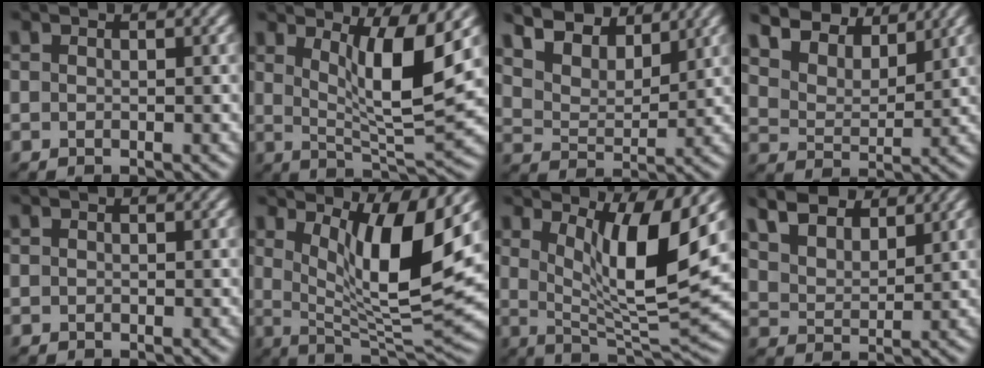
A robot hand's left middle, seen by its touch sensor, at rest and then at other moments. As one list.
[{"total": 7.0, "force": [2.6, 1.3, 6.4], "torque": [-0.104, -0.010, 0.049]}, {"total": 8.5, "force": [7.0, 3.5, 3.2], "torque": [-0.086, 0.012, 0.118]}, {"total": 8.5, "force": [7.3, 3.1, 3.0], "torque": [-0.085, 0.010, 0.122]}, {"total": 0.0}, {"total": 9.7, "force": [3.4, 2.3, 8.7], "torque": [-0.141, -0.010, 0.065]}, {"total": 8.8, "force": [3.3, 1.9, 8.0], "torque": [-0.131, -0.010, 0.063]}, {"total": 8.0, "force": [6.3, 3.7, 3.3], "torque": [-0.096, 0.020, 0.102]}]